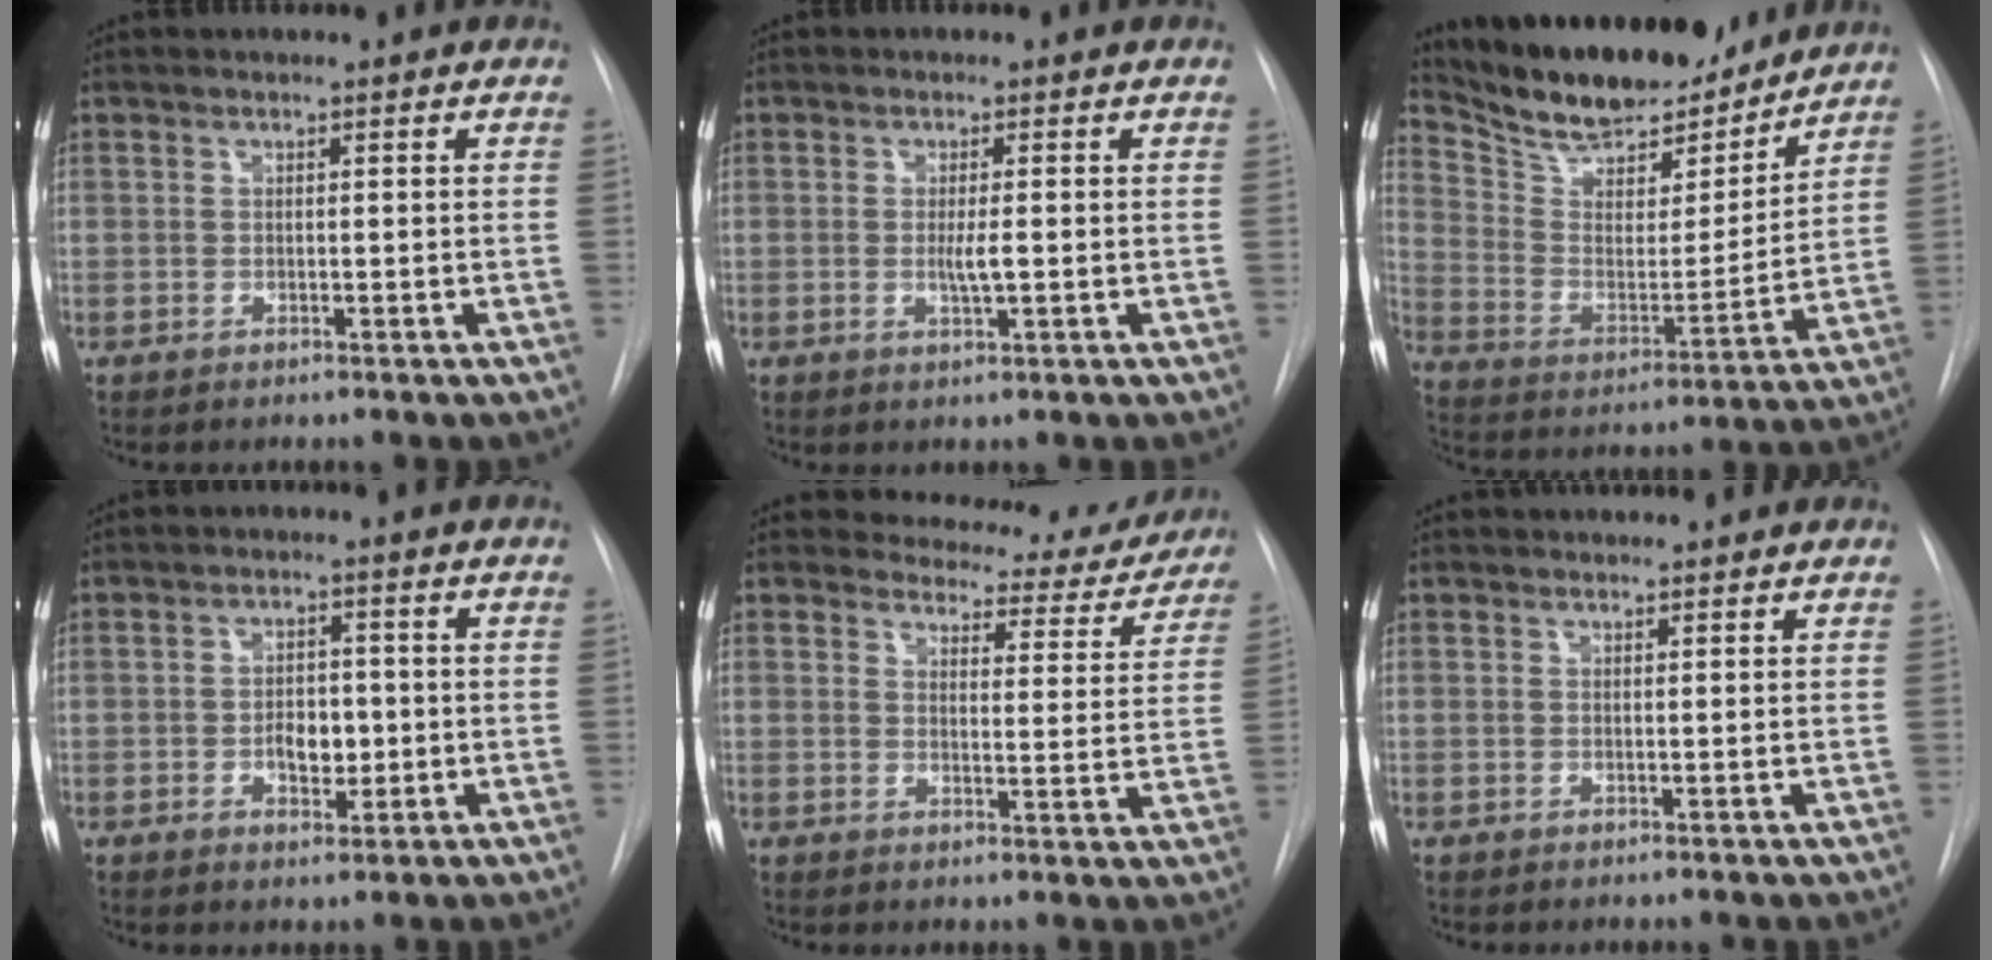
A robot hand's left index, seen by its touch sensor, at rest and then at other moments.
{"total": 2.2, "force": [-0.2, 0.3, 2.2], "torque": [-0.043, -0.004, -0.004]}
{"total": 19.8, "force": [17.7, 5.1, 7.2], "torque": [-0.124, -0.007, 0.290]}
{"total": 4.3, "force": [-0.6, 2.7, 3.3], "torque": [-0.048, 0.004, -0.006]}
{"total": 13.3, "force": [12.6, 4.1, 1.5], "torque": [0.010, -0.036, 0.127]}
{"total": 1.5, "force": [1.4, 0.4, 0.0], "torque": [-0.006, 0.012, 0.023]}